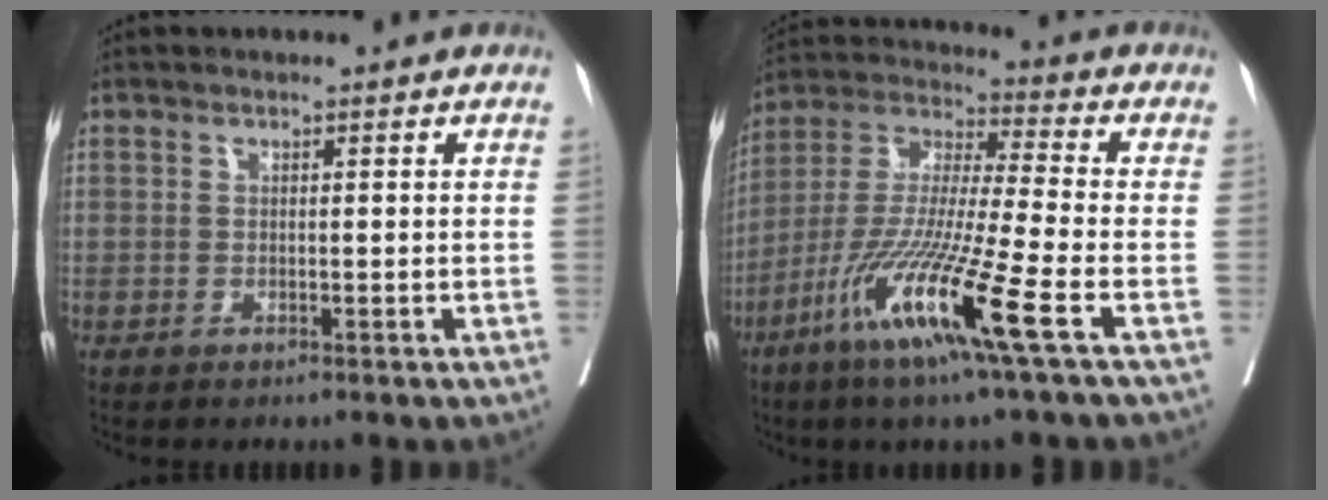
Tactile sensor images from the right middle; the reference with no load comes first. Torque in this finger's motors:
{"motor_torque": [1.52, -0.62, 0.61, 0.21]}